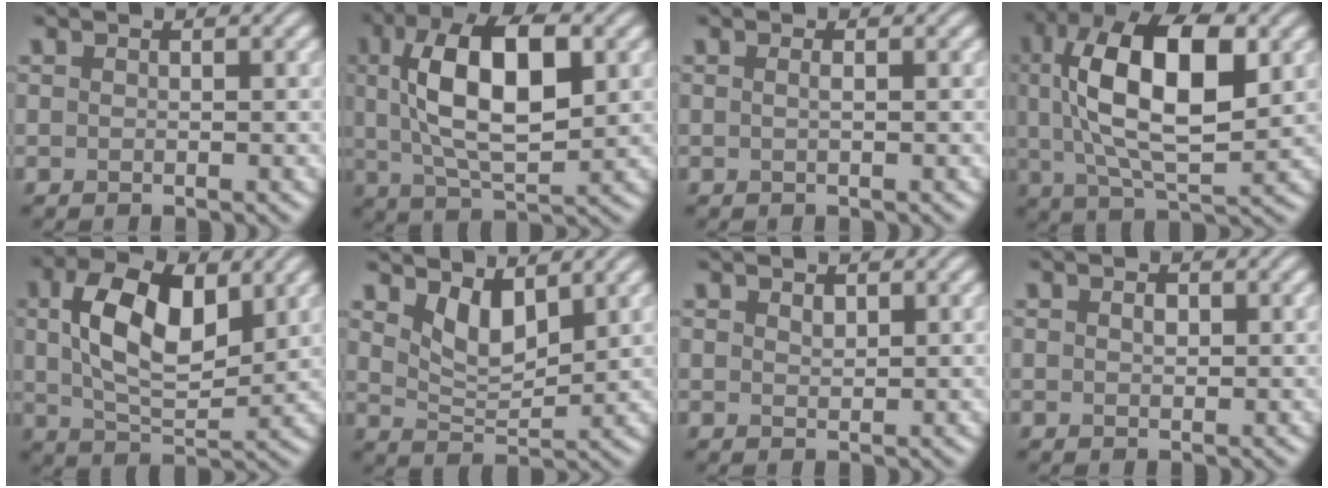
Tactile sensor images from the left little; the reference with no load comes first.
{"total": 10.5, "force": [2.0, 4.6, 9.2], "torque": [-0.169, 0.011, 0.031]}
{"total": 0.6, "force": [0.0, 0.2, 0.6], "torque": [-0.013, 0.003, -0.002]}
{"total": 12.9, "force": [2.6, 5.6, 11.3], "torque": [-0.204, 0.011, 0.044]}
{"total": 9.0, "force": [2.4, 4.7, 7.3], "torque": [-0.141, 0.007, 0.043]}
{"total": 3.7, "force": [2.1, 1.6, 2.6], "torque": [-0.056, -0.010, 0.042]}
{"total": 0.9, "force": [0.6, 0.4, 0.4], "torque": [-0.010, 0.000, 0.013]}
{"total": 0.9, "force": [0.2, 0.6, 0.6], "torque": [-0.013, 0.001, 0.002]}